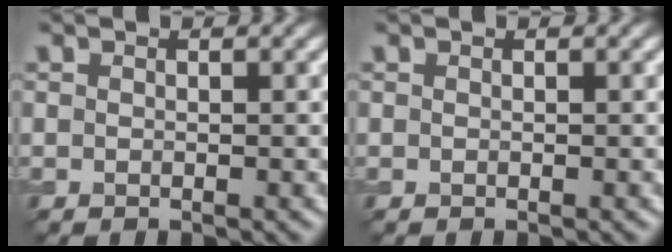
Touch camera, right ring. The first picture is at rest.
{"total": 0.0}